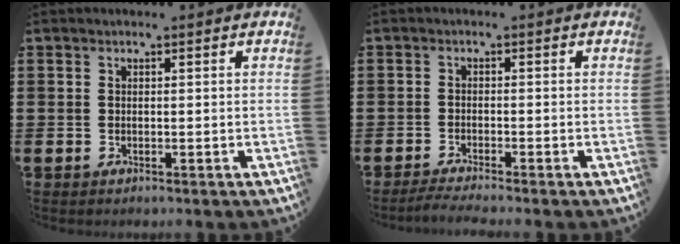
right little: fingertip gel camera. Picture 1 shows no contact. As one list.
[{"total": 1.6, "force": [-1.3, -0.1, 0.9], "torque": [-0.014, 0.001, -0.025]}]